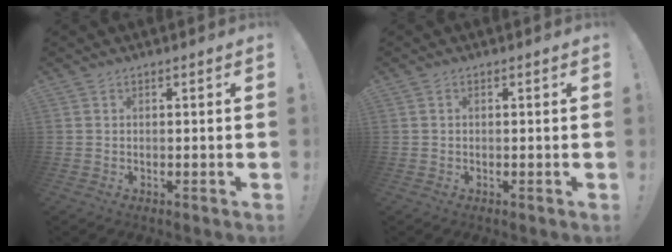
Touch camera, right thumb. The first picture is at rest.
{"total": 0.0}